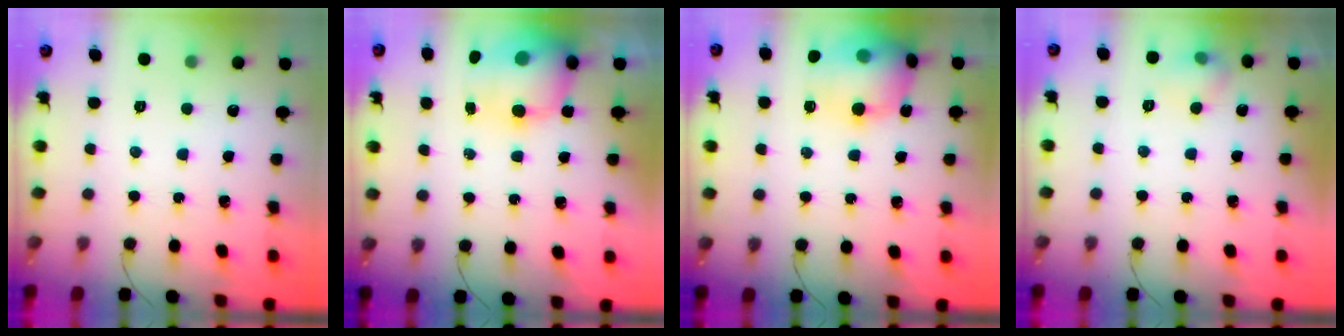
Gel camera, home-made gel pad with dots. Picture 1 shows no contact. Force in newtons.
{"total": 13.2, "press": 12.8, "slide": 3.3}
{"total": 15.6, "press": 15.2, "slide": 3.4}
{"total": 6.2, "press": 6.0, "slide": 1.7}